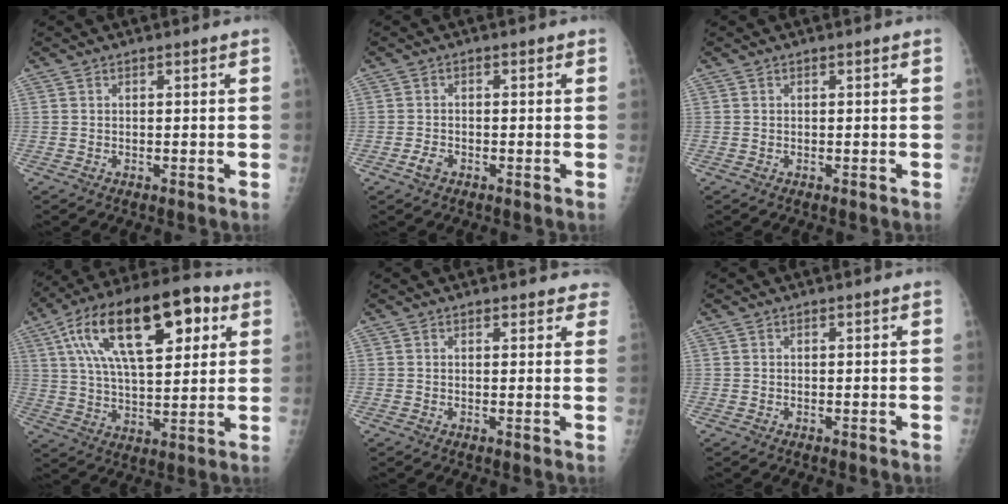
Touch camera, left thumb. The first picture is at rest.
{"total": 2.3, "force": [-1.3, 1.5, 1.2], "torque": [-0.021, 0.004, -0.024]}
{"total": 0.0}
{"total": 23.9, "force": [9.3, 10.6, 19.3], "torque": [-0.318, 0.012, 0.151]}
{"total": 4.5, "force": [4.0, 1.7, 1.0], "torque": [0.025, -0.013, 0.030]}
{"total": 0.0}